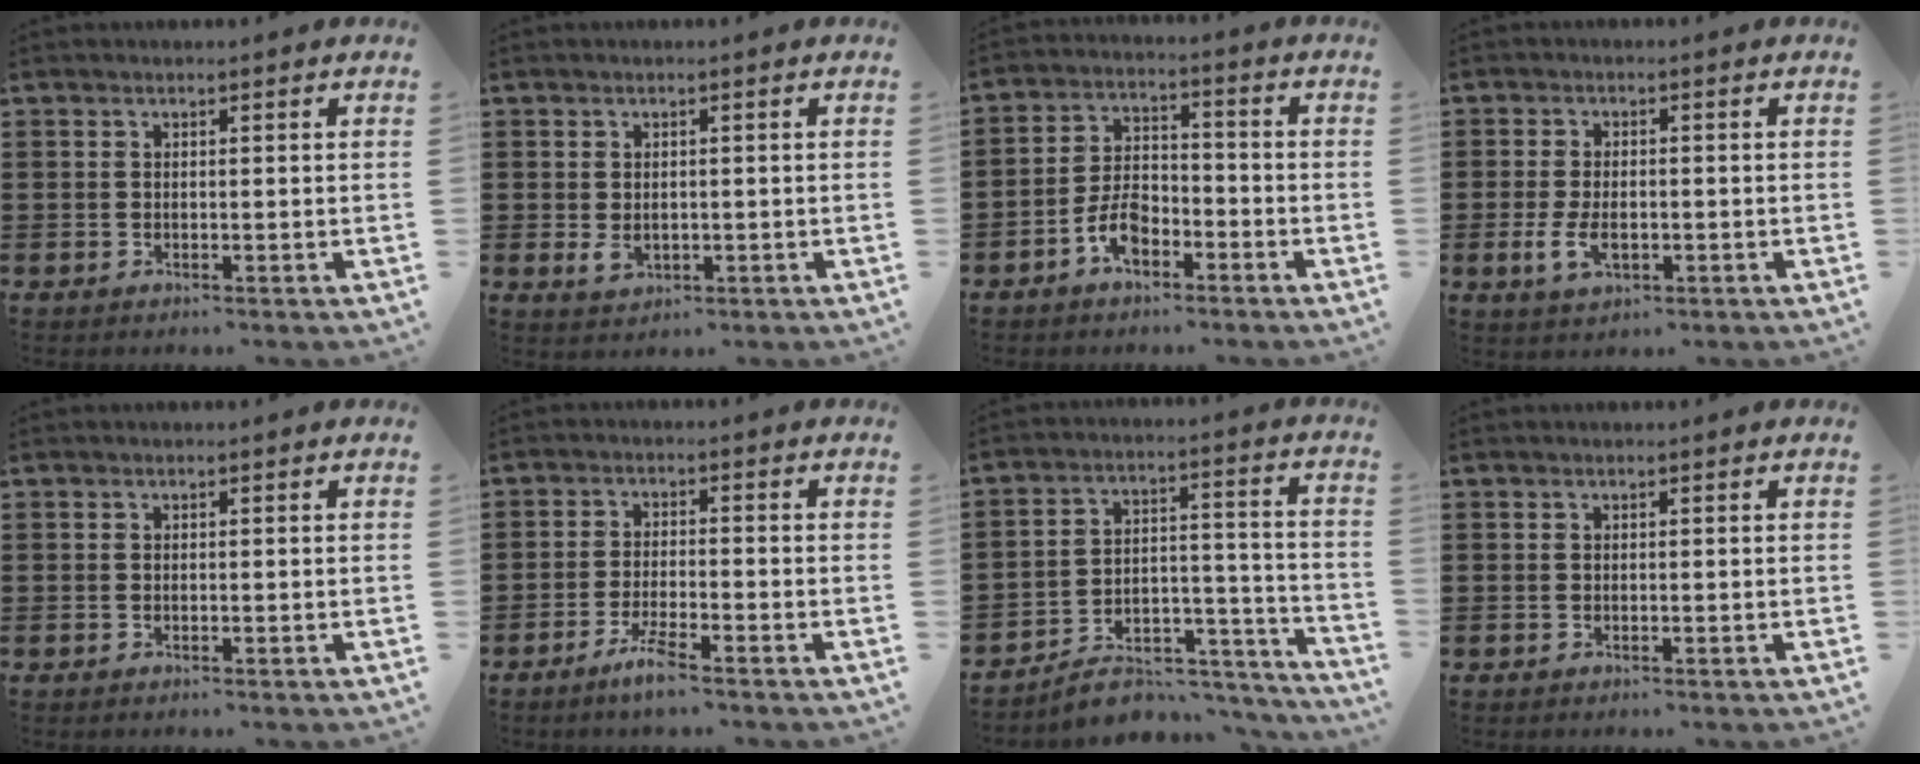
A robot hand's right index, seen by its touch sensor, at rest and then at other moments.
{"total": 2.2, "force": [-0.1, 1.5, 1.6], "torque": [-0.032, 0.003, -0.001]}
{"total": 6.4, "force": [-3.3, 3.4, 4.2], "torque": [-0.090, 0.009, -0.065]}
{"total": 4.0, "force": [-0.9, 2.1, 3.2], "torque": [-0.073, -0.006, -0.017]}
{"total": 0.0}
{"total": 4.4, "force": [-3.0, 0.5, 3.2], "torque": [-0.072, -0.008, -0.056]}
{"total": 8.2, "force": [-7.2, 2.8, 2.8], "torque": [-0.041, 0.024, -0.133]}
{"total": 0.0}